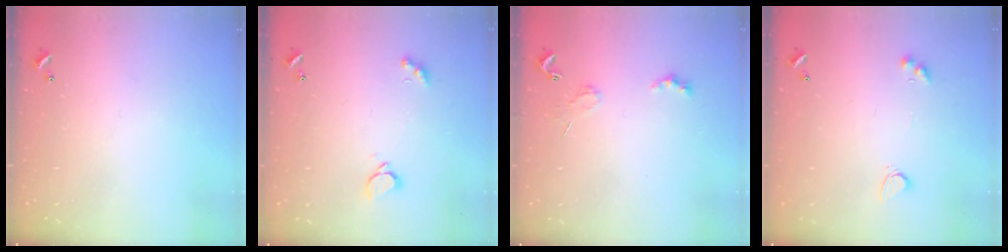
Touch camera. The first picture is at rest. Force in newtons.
{"total": 1.8, "press": 1.6, "slide": 0.8}
{"total": 2.0, "press": 1.9, "slide": 0.4}
{"total": 2.9, "press": 2.6, "slide": 1.3}